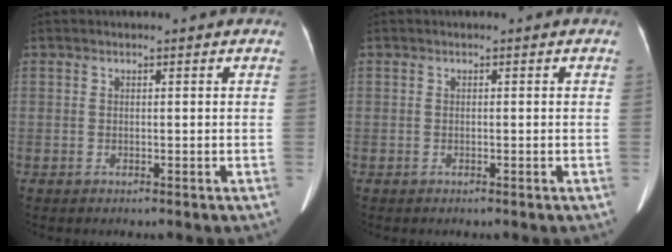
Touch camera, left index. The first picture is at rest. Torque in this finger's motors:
{"motor_torque": [0.02, 0.02, -0.06, 0.00]}